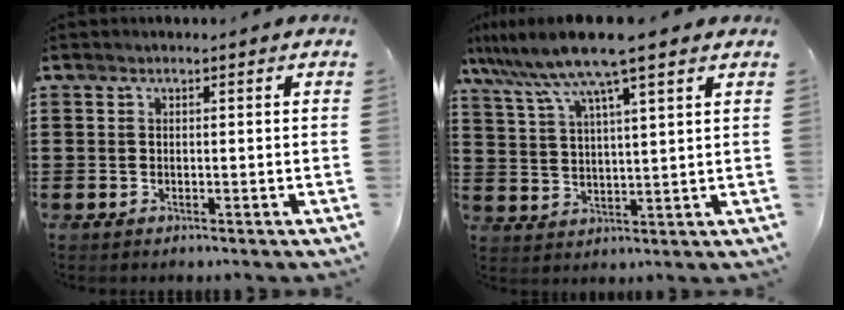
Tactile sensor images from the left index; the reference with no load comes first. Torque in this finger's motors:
{"motor_torque": [1.11, -1.03, 0.88, 0.21]}